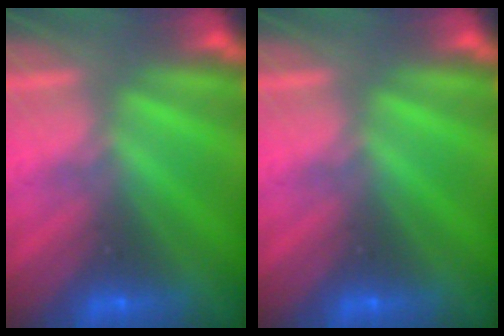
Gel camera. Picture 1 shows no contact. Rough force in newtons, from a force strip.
{"total": 0.0}